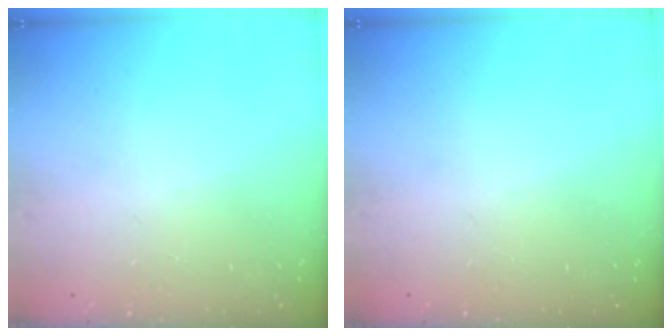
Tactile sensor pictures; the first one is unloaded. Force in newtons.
{"total": 0.0}